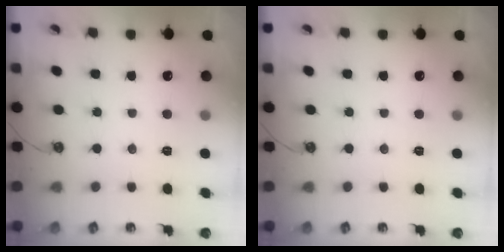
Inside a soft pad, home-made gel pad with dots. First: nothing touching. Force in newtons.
{"total": 0.0}